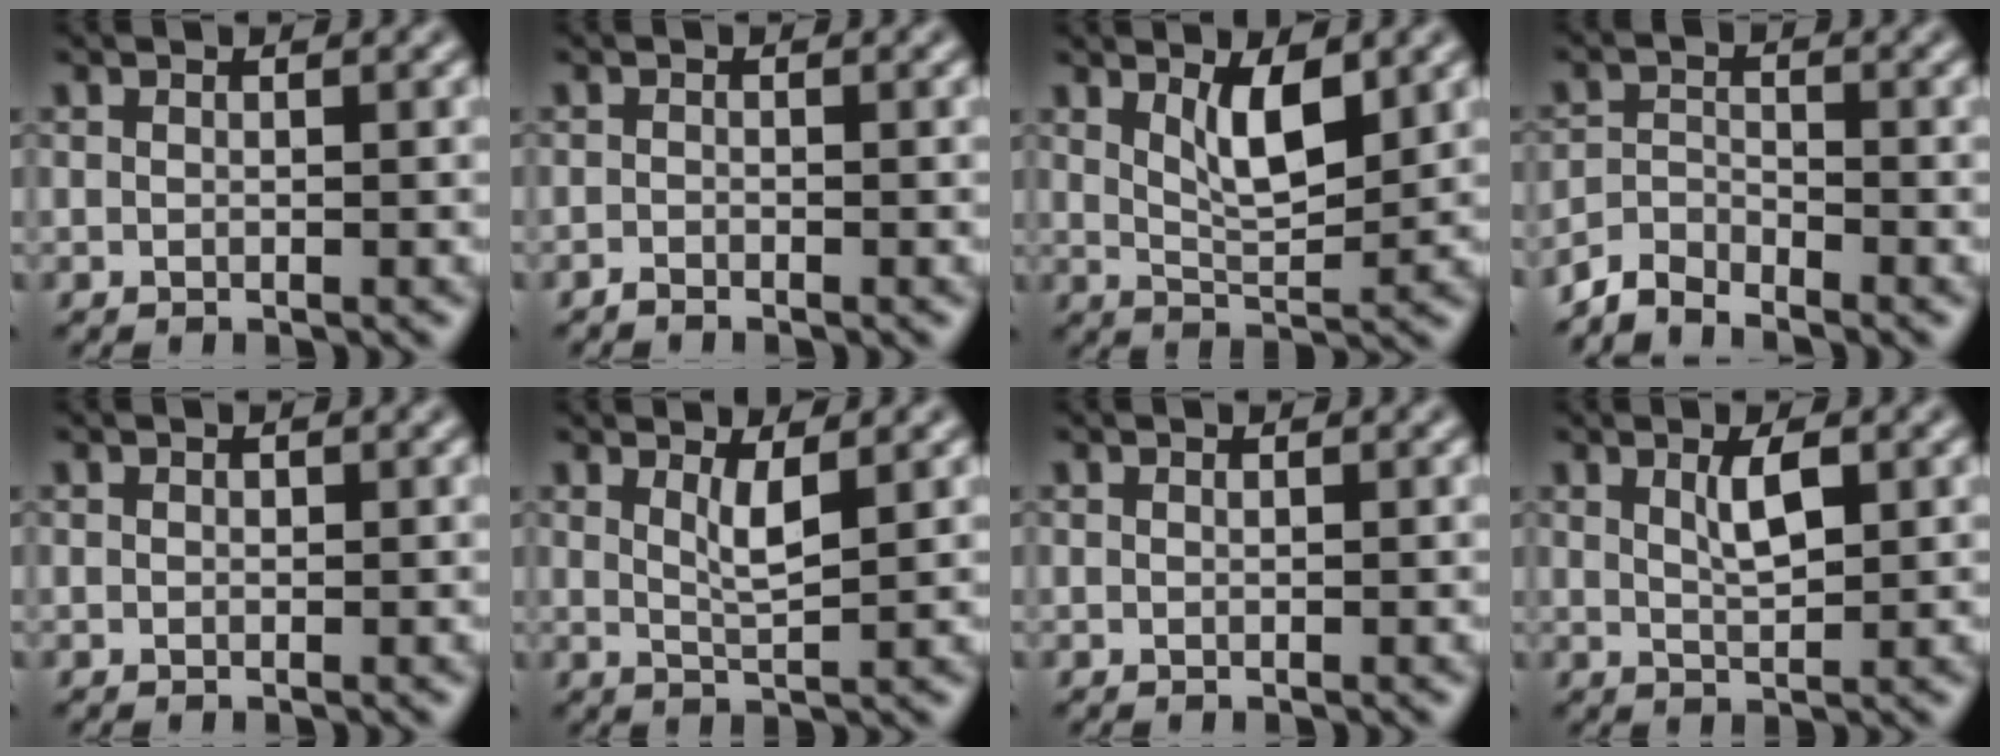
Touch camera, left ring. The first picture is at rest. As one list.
[{"total": 0.6, "force": [-0.6, 0.1, 0.2], "torque": [-0.001, 0.000, -0.013]}, {"total": 3.9, "force": [1.8, 1.3, 3.2], "torque": [-0.061, -0.006, 0.034]}, {"total": 2.8, "force": [-2.6, 0.6, 0.5], "torque": [-0.010, 0.002, -0.062]}, {"total": 0.0}, {"total": 2.2, "force": [1.1, 0.5, 1.9], "torque": [-0.031, -0.007, 0.019]}, {"total": 0.0}, {"total": 2.5, "force": [1.1, 0.7, 2.1], "torque": [-0.039, 0.000, 0.020]}]